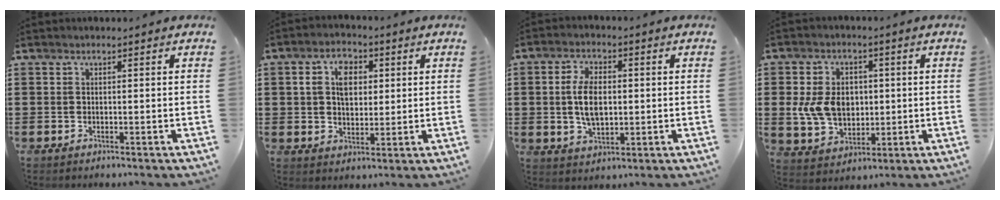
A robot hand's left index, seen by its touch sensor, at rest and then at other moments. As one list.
[{"total": 6.4, "force": [1.9, 4.2, 4.4], "torque": [-0.084, 0.012, 0.027]}, {"total": 7.2, "force": [0.3, 3.9, 6.1], "torque": [-0.122, 0.006, 0.001]}, {"total": 8.3, "force": [0.5, 6.3, 5.4], "torque": [-0.126, 0.009, 0.005]}]